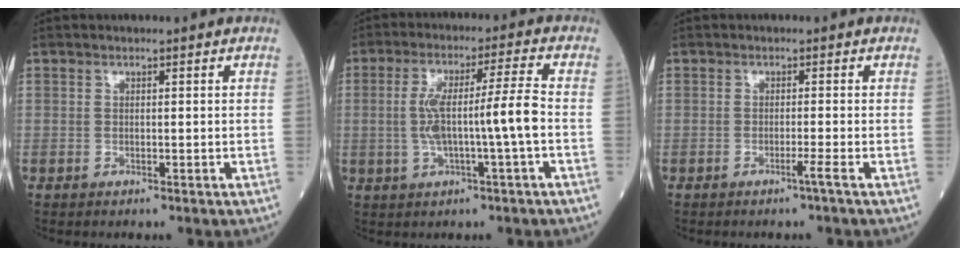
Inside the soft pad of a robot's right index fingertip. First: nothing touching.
{"total": 9.0, "force": [-1.0, -0.4, 9.0], "torque": [-0.168, 0.015, -0.016]}
{"total": 1.3, "force": [-0.8, -0.6, 0.8], "torque": [-0.002, 0.003, -0.021]}